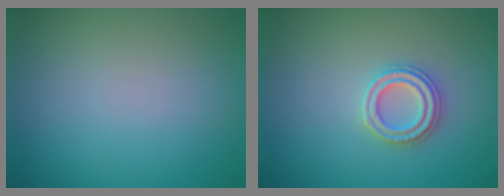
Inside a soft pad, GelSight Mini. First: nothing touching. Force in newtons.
{"total": 2.4, "press": 2.4, "slide": 0.2}